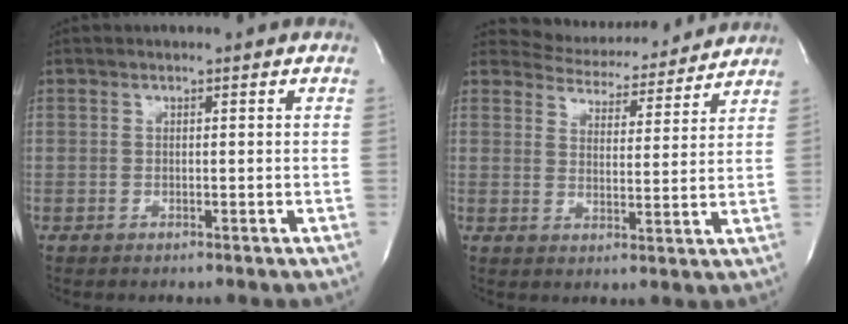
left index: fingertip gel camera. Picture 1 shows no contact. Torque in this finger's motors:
{"motor_torque": [0.13, -0.13, -0.16, -0.06]}